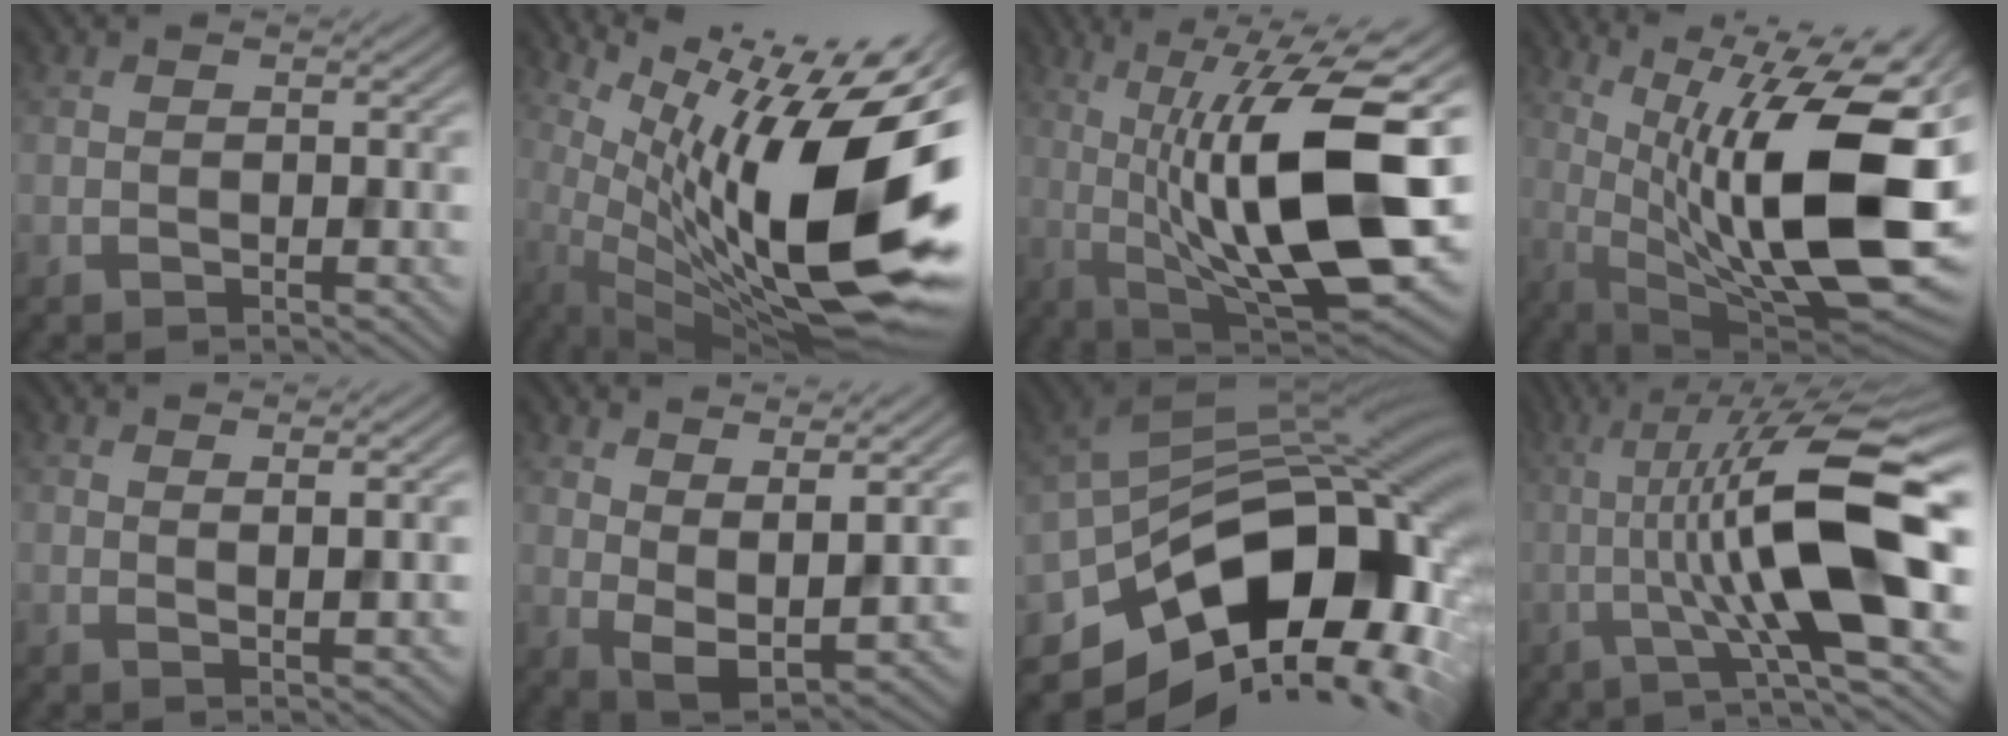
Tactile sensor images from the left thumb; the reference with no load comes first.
{"total": 19.0, "force": [2.2, 5.9, 17.9], "torque": [-0.280, -0.010, 0.052]}
{"total": 16.6, "force": [0.2, 5.0, 15.9], "torque": [-0.263, 0.007, -0.002]}
{"total": 18.6, "force": [2.4, 5.9, 17.5], "torque": [-0.288, 0.011, 0.057]}
{"total": 2.5, "force": [1.4, 0.4, 2.0], "torque": [-0.032, -0.001, 0.023]}
{"total": 6.9, "force": [3.3, 2.5, 5.4], "torque": [-0.105, -0.008, 0.067]}
{"total": 16.8, "force": [-6.1, 10.3, 11.9], "torque": [-0.194, -0.028, -0.096]}
{"total": 14.3, "force": [-1.1, 2.6, 14.0], "torque": [-0.231, 0.020, -0.022]}